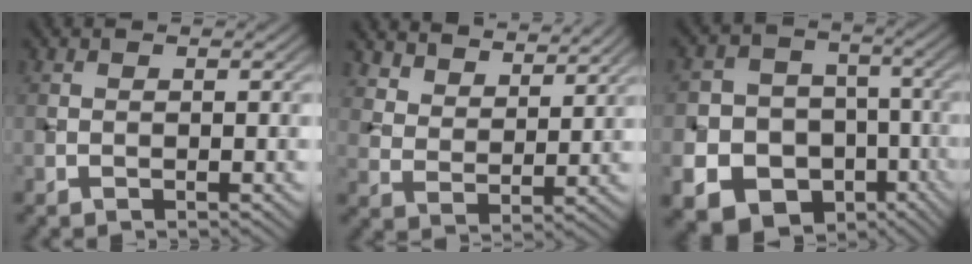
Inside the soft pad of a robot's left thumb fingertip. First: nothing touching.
{"total": 6.9, "force": [5.9, 2.5, 2.4], "torque": [-0.062, -0.025, 0.135]}
{"total": 16.9, "force": [-7.2, 14.4, 5.2], "torque": [-0.142, -0.052, -0.120]}